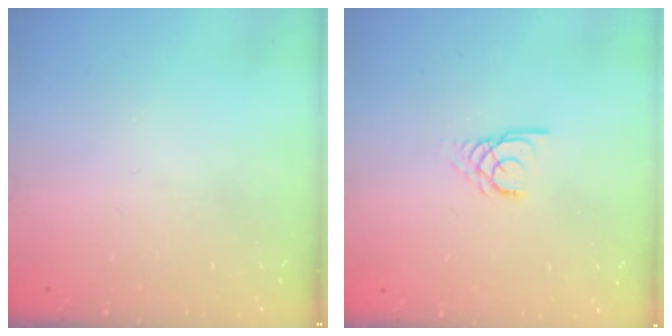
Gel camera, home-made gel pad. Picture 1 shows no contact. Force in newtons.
{"total": 2.2, "press": 2.2, "slide": 0.2}